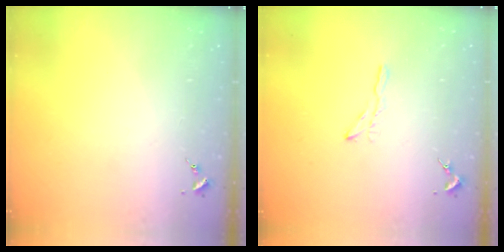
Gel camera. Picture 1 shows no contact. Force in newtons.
{"total": 4.2, "press": 4.2, "slide": 0.5}